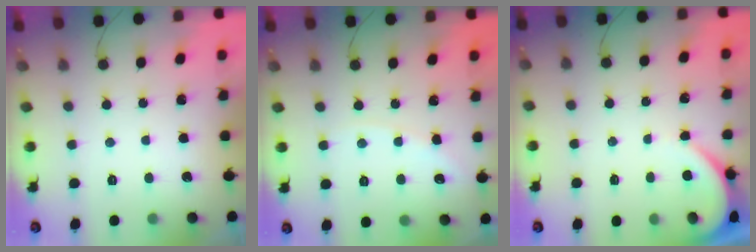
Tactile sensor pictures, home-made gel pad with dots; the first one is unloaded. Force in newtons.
{"total": 2.6, "press": 2.6, "slide": 0.4}
{"total": 2.6, "press": 2.6, "slide": 0.2}